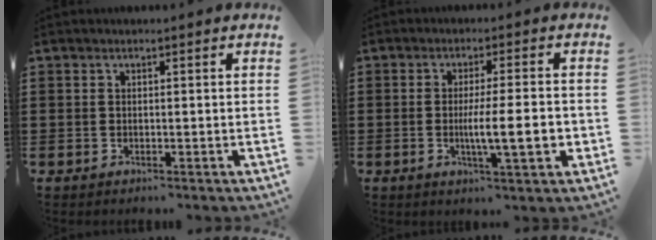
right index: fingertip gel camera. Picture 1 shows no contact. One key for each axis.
{"total": 8.6, "fx": -1.5, "fy": 1.4, "fz": 8.4, "tx": -0.138, "ty": -0.011, "tz": -0.027}